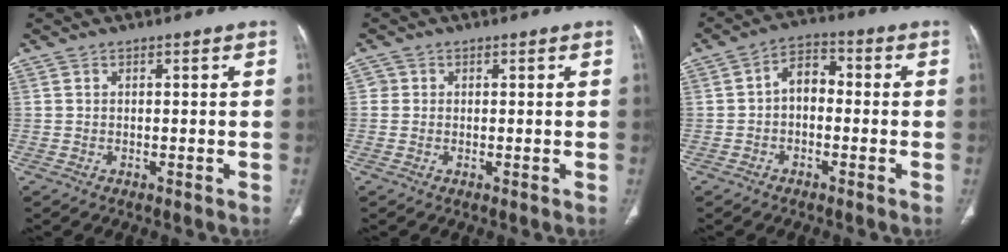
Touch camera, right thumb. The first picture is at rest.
{"total": 1.1, "force": [0.1, 1.1, 0.1], "torque": [0.005, 0.003, 0.001]}
{"total": 5.7, "force": [-0.6, 3.9, 4.1], "torque": [-0.051, 0.026, -0.023]}